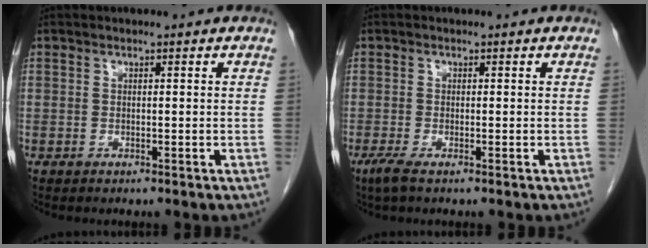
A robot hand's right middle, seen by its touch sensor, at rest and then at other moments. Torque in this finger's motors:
{"motor_torque": [0.37, -0.08, 0.20, 0.03]}